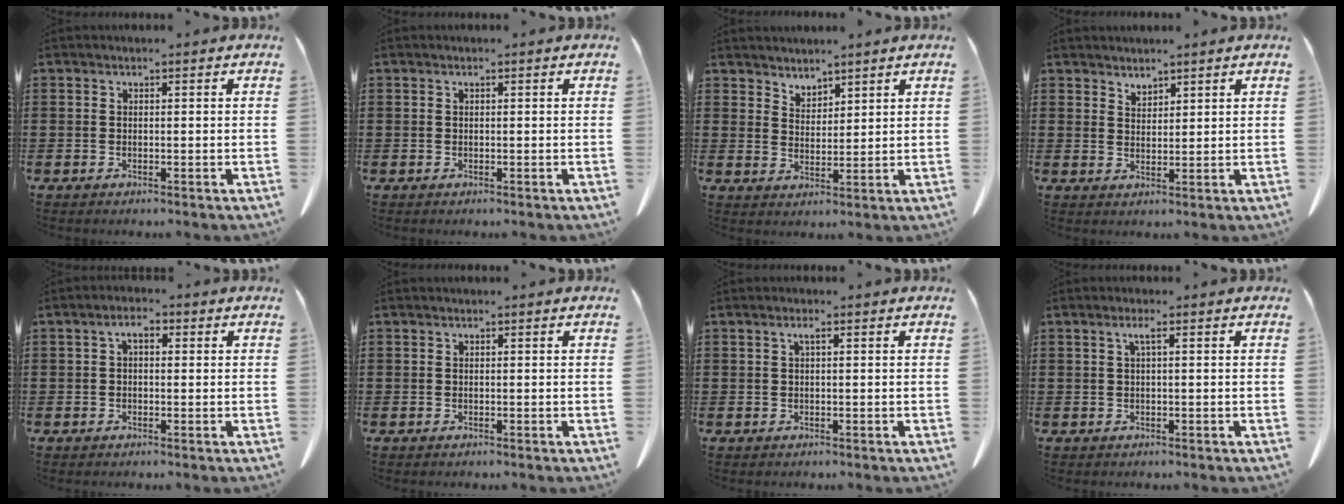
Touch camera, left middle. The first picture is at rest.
{"total": 0.0}
{"total": 3.1, "force": [3.0, 0.8, -0.3], "torque": [-0.005, -0.009, 0.058]}
{"total": 2.2, "force": [2.2, 0.4, 0.0], "torque": [-0.005, -0.003, 0.042]}
{"total": 2.5, "force": [0.0, 1.2, 2.2], "torque": [-0.046, 0.009, -0.002]}
{"total": 0.0}
{"total": 1.2, "force": [0.3, 0.2, 1.1], "torque": [-0.023, 0.004, 0.004]}
{"total": 1.5, "force": [0.4, 0.1, 1.5], "torque": [-0.030, 0.003, 0.005]}